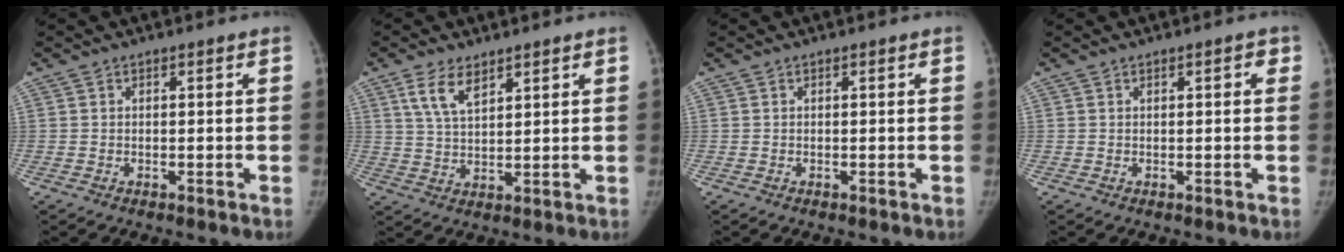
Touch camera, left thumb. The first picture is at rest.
{"total": 6.4, "force": [3.8, 3.0, 4.2], "torque": [-0.072, -0.016, 0.078]}
{"total": 0.0}
{"total": 1.5, "force": [0.5, 0.5, 1.3], "torque": [-0.012, 0.003, 0.005]}